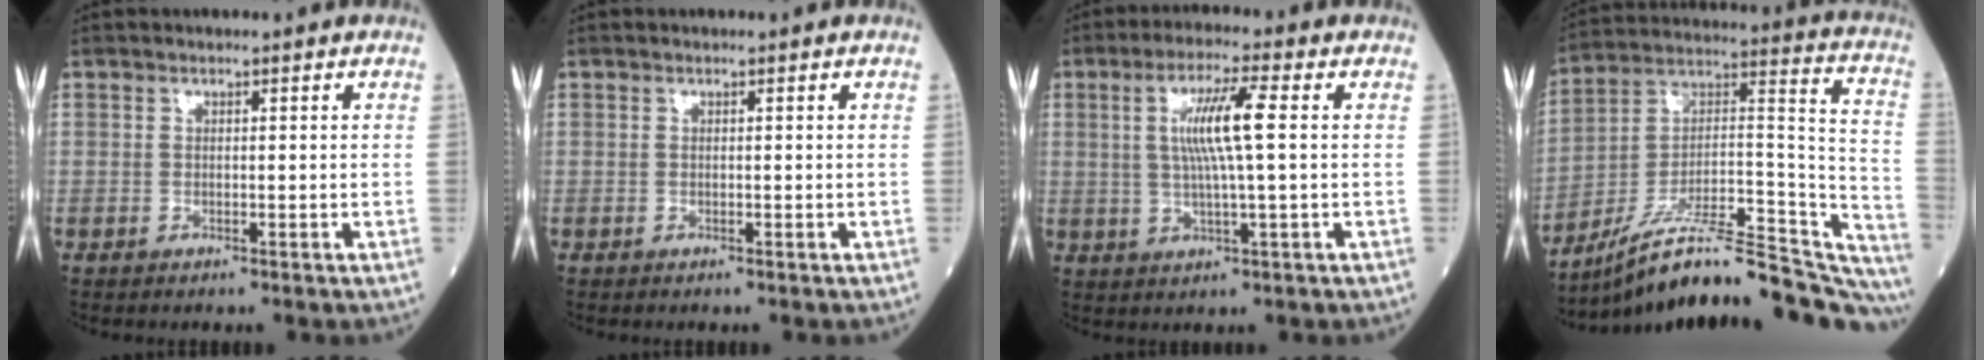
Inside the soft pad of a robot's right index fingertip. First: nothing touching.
{"total": 0.0}
{"total": 7.9, "force": [1.3, 0.0, 7.8], "torque": [-0.147, 0.003, 0.024]}
{"total": 30.7, "force": [-26.9, 3.9, 14.3], "torque": [-0.130, 0.019, -0.392]}